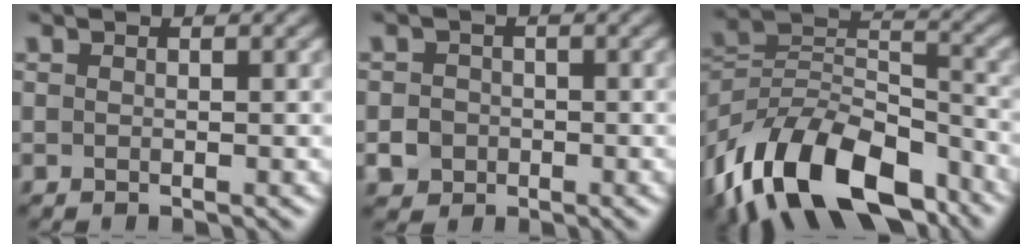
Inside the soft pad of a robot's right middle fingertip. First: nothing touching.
{"total": 2.3, "force": [-0.7, 2.0, 0.6], "torque": [0.000, -0.002, -0.013]}
{"total": 14.9, "force": [-9.4, 7.7, 8.6], "torque": [-0.175, 0.011, -0.181]}